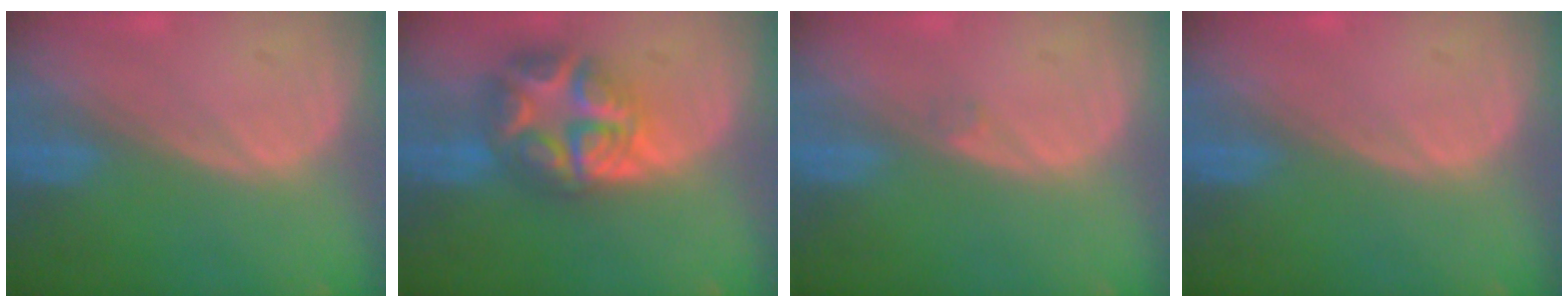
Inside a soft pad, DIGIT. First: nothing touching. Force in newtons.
{"total": 9.0, "press": 9.0, "slide": 0.4}
{"total": 0.5, "press": 0.5, "slide": 0.1}
{"total": 0.0}